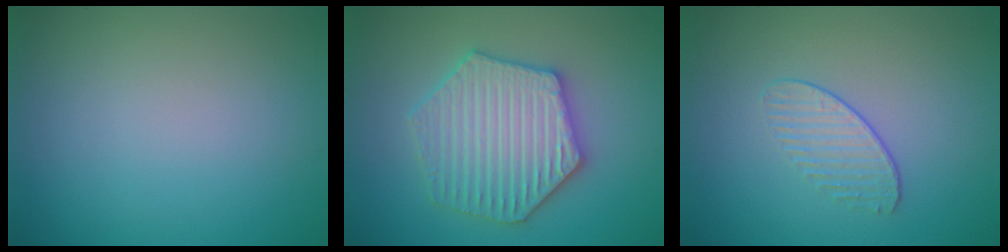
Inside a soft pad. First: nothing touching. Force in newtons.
{"total": 6.3, "press": 6.2, "slide": 1.0}
{"total": 1.6, "press": 1.1, "slide": 1.2}